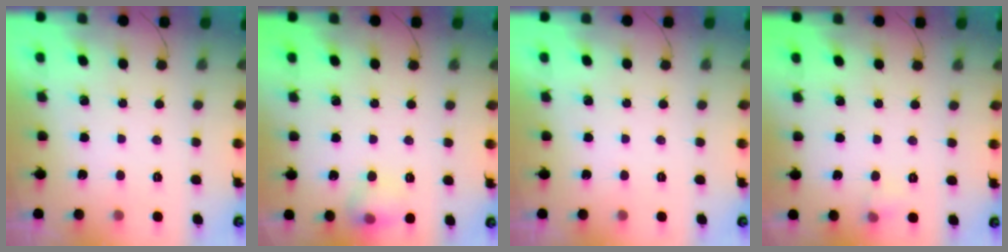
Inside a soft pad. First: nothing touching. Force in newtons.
{"total": 8.5, "press": 8.4, "slide": 1.4}
{"total": 0.0}
{"total": 3.7, "press": 3.5, "slide": 1.1}